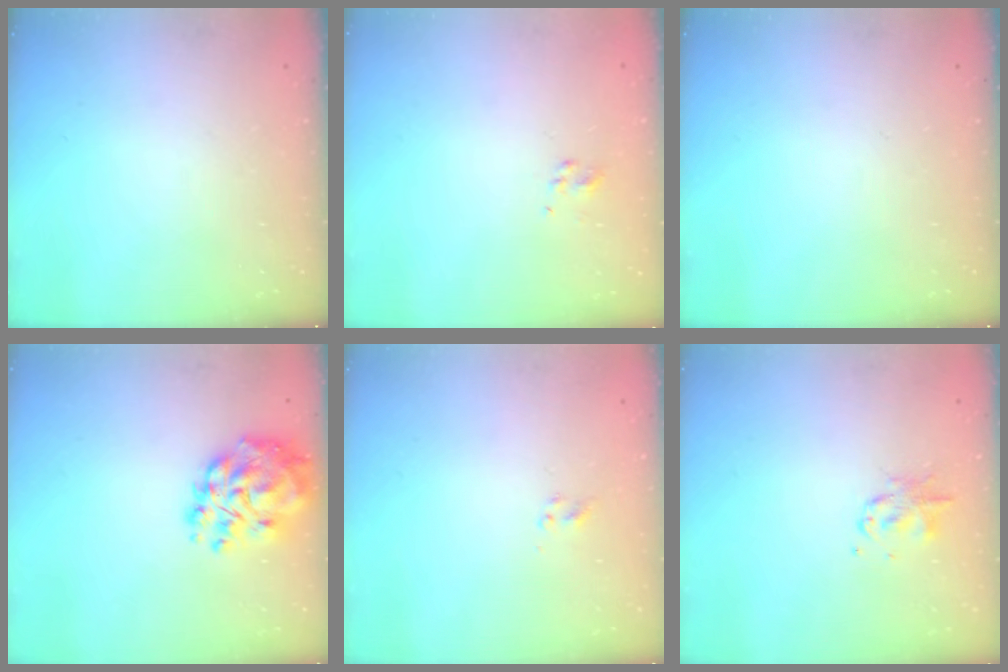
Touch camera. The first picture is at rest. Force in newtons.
{"total": 2.3, "press": 2.1, "slide": 1.1}
{"total": 0.0}
{"total": 15.0, "press": 14.2, "slide": 4.6}
{"total": 1.9, "press": 1.7, "slide": 0.9}
{"total": 2.9, "press": 2.8, "slide": 0.4}